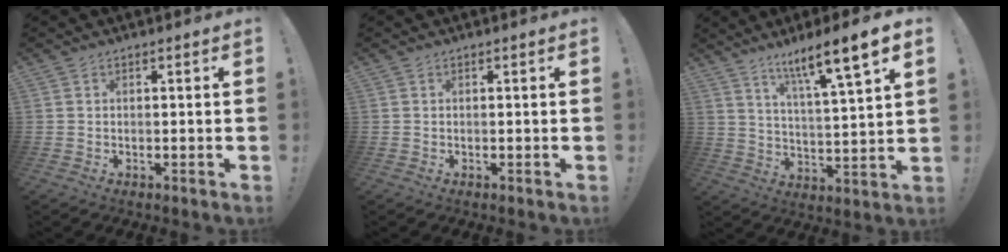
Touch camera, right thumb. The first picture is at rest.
{"total": 0.0}
{"total": 12.1, "force": [7.8, 0.3, 9.2], "torque": [-0.153, -0.050, 0.115]}